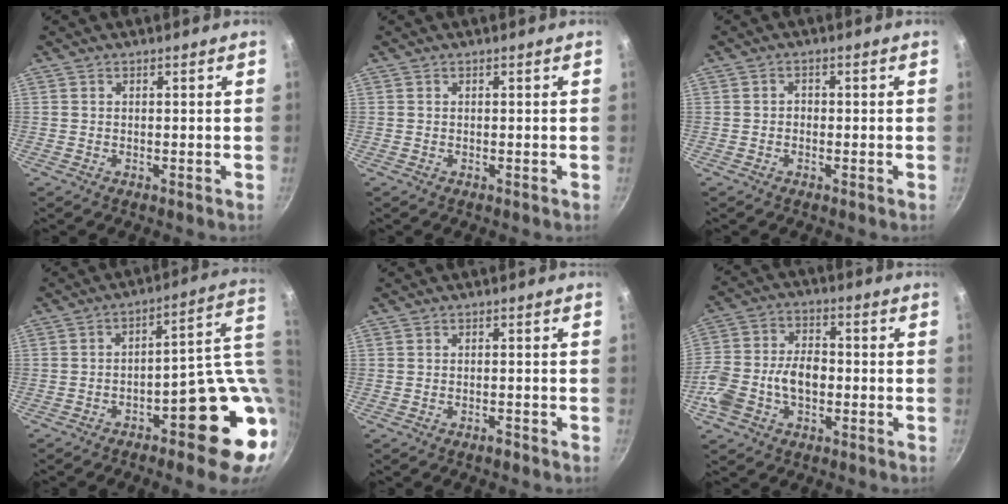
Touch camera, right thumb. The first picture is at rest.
{"total": 0.0}
{"total": 1.2, "force": [-0.4, 1.0, 0.5], "torque": [-0.006, 0.005, -0.009]}
{"total": 18.4, "force": [-1.6, 7.1, 16.9], "torque": [-0.172, 0.010, -0.013]}
{"total": 1.3, "force": [-1.1, 0.4, 0.7], "torque": [-0.014, 0.012, -0.014]}
{"total": 12.6, "force": [-3.0, 8.3, 9.0], "torque": [-0.159, 0.035, -0.065]}